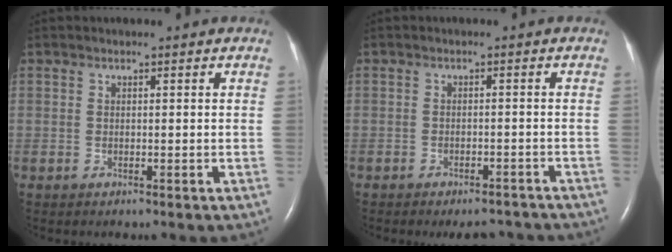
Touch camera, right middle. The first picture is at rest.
{"total": 5.0, "force": [-4.5, 1.5, 1.7], "torque": [-0.013, -0.003, -0.053]}